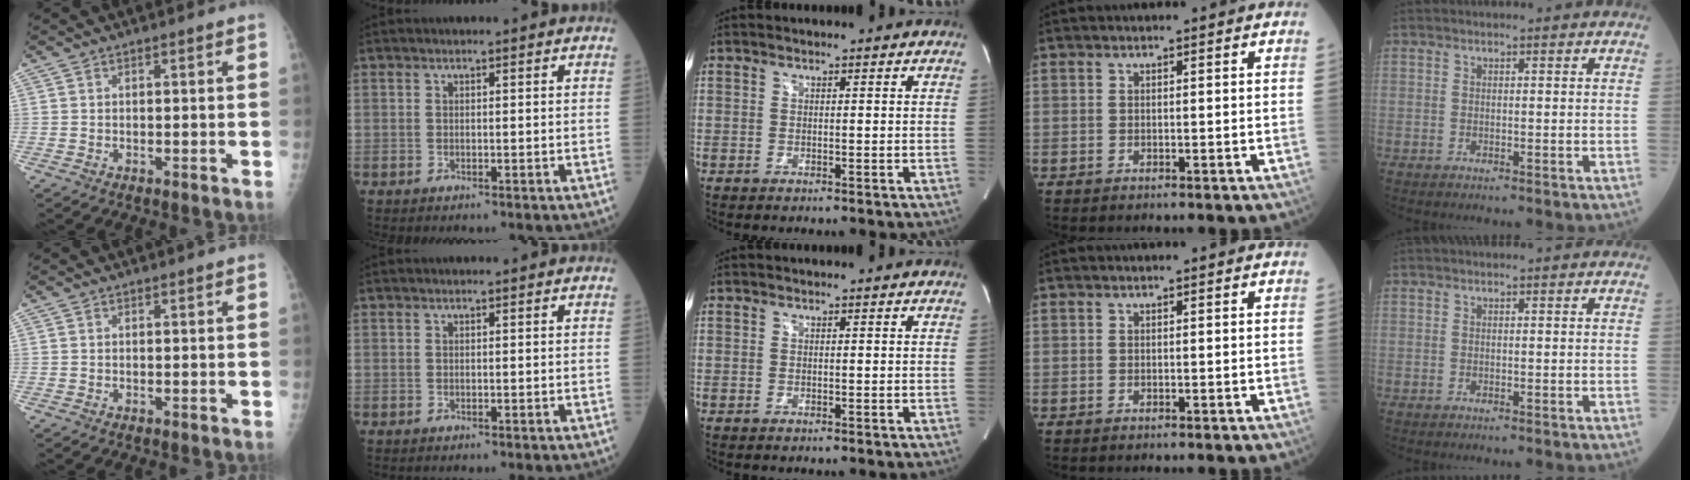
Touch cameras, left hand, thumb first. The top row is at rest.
{}